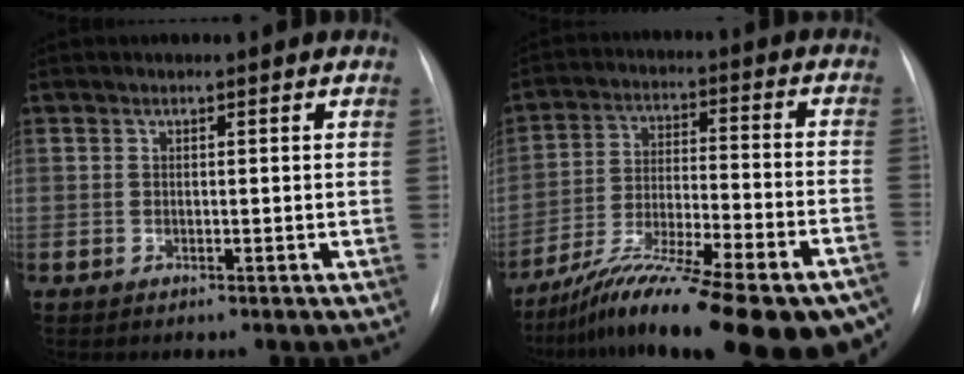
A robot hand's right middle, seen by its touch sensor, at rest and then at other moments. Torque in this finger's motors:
{"motor_torque": [1.11, -1.03, 0.43, 0.21]}